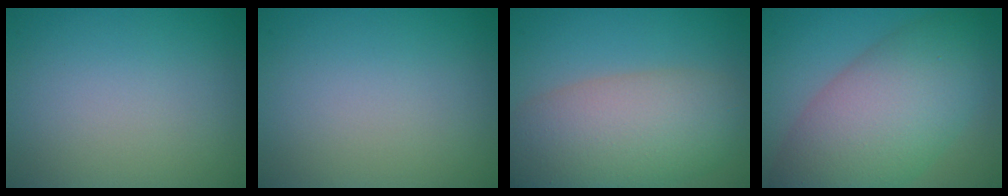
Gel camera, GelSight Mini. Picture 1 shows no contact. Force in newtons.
{"total": 0.0}
{"total": 9.0, "press": 9.0, "slide": 0.6}
{"total": 10.1, "press": 10.1, "slide": 0.2}